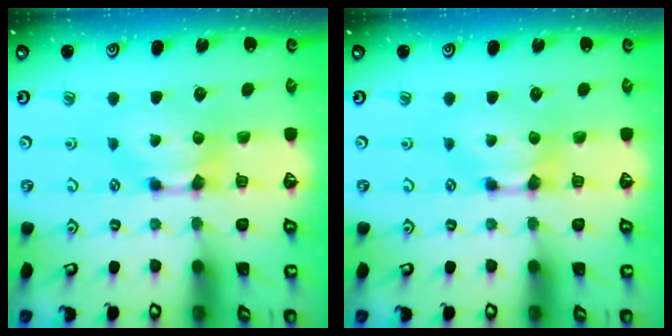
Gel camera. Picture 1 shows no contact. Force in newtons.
{"total": 0.0}